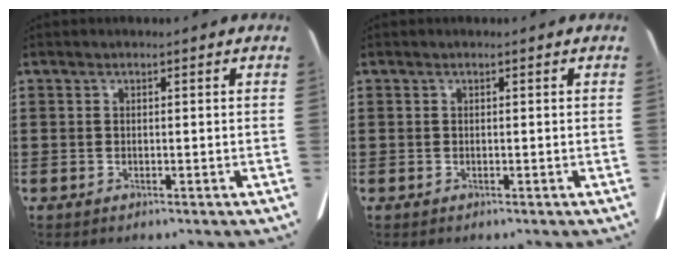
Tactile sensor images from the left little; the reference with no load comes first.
{"total": 0.0}